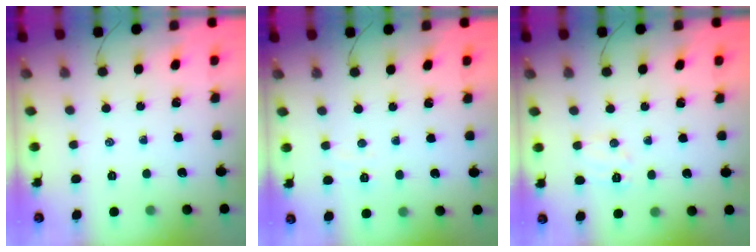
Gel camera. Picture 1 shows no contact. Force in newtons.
{"total": 2.5, "press": 2.4, "slide": 0.8}
{"total": 7.0, "press": 6.9, "slide": 1.2}